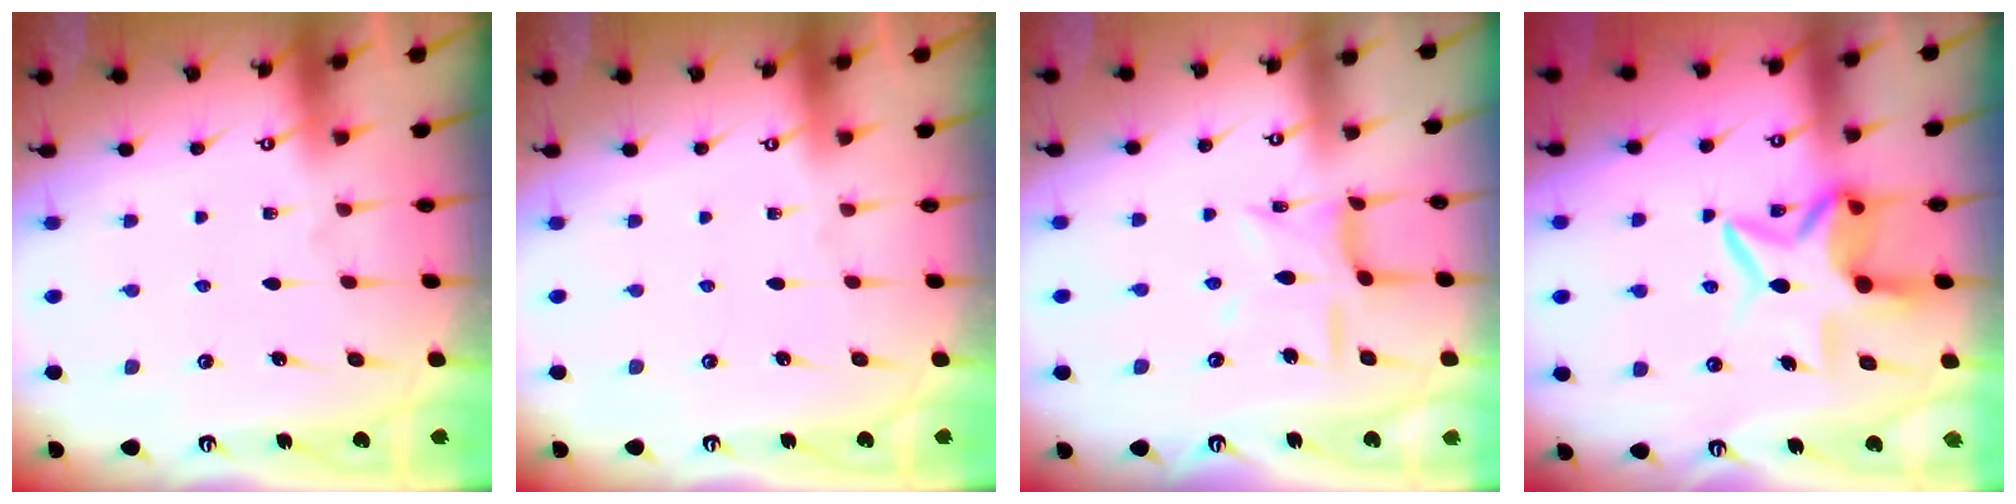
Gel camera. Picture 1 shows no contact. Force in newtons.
{"total": 0.0}
{"total": 8.9, "press": 8.9, "slide": 0.5}
{"total": 8.2, "press": 8.1, "slide": 0.9}